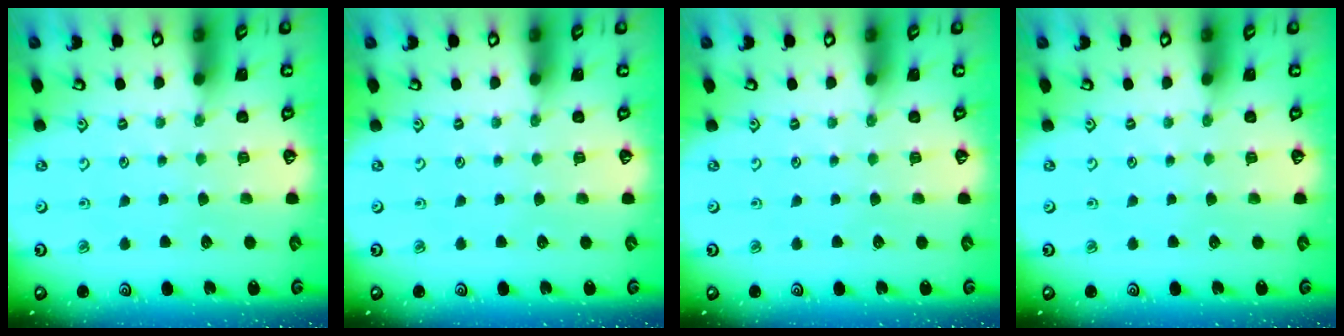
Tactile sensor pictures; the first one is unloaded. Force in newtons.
{"total": 0.0}
{"total": 0.0}
{"total": 0.0}